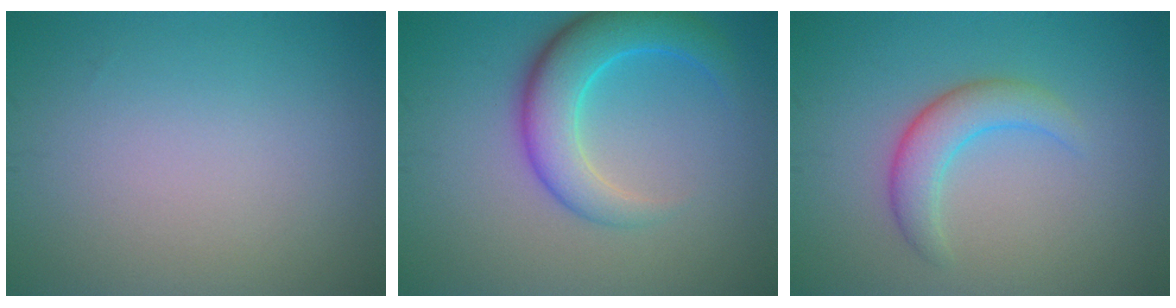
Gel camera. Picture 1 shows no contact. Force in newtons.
{"total": 6.0, "press": 6.0, "slide": 0.2}
{"total": 3.3, "press": 3.3, "slide": 0.1}